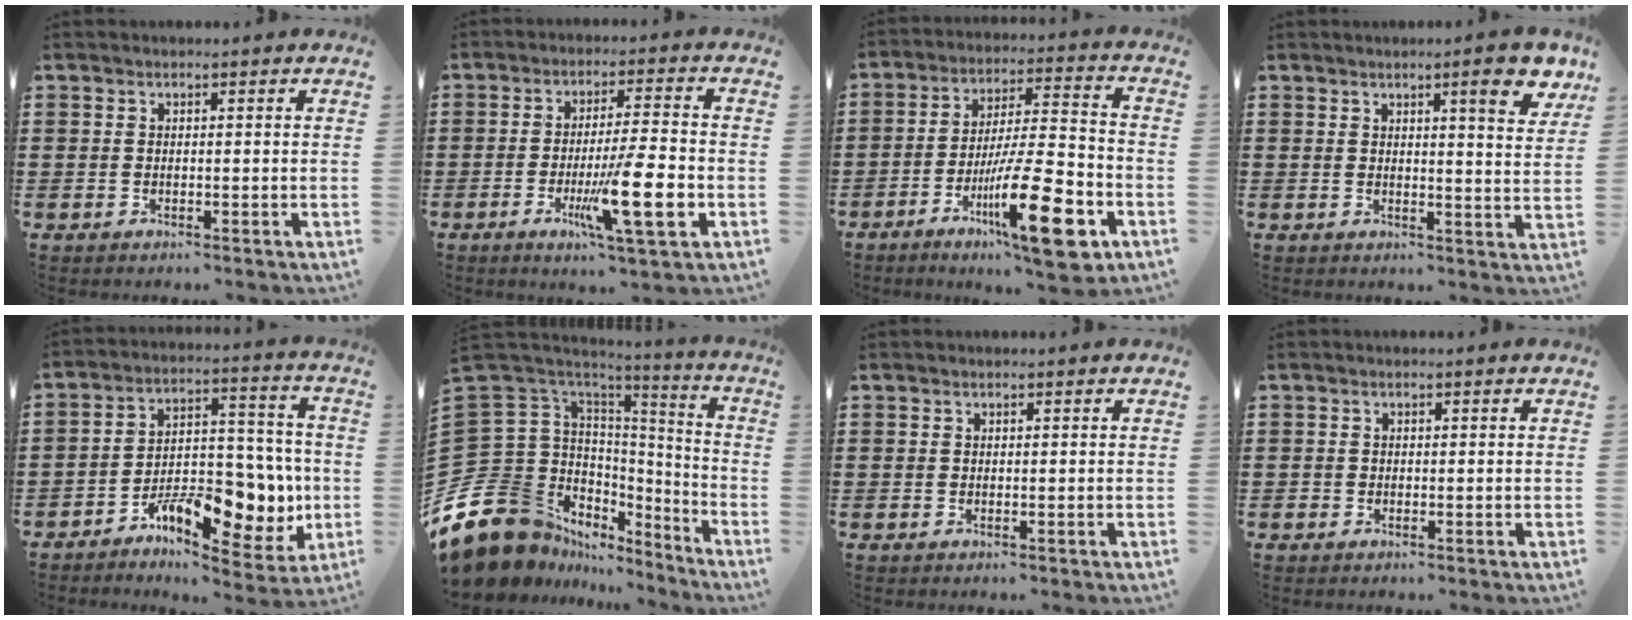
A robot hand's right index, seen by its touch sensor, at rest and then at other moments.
{"total": 11.8, "force": [-3.6, 1.4, 11.1], "torque": [-0.204, -0.014, -0.064]}
{"total": 17.1, "force": [-7.6, 4.2, 14.8], "torque": [-0.260, 0.013, -0.119]}
{"total": 6.8, "force": [4.1, 0.7, 5.4], "torque": [-0.083, -0.013, 0.061]}
{"total": 11.1, "force": [-4.9, 6.2, 7.9], "torque": [-0.115, 0.017, -0.080]}
{"total": 15.7, "force": [-10.0, 10.2, 6.4], "torque": [-0.176, -0.021, -0.172]}
{"total": 0.0}
{"total": 0.6, "force": [-0.3, 0.5, 0.0], "torque": [0.000, 0.004, -0.007]}